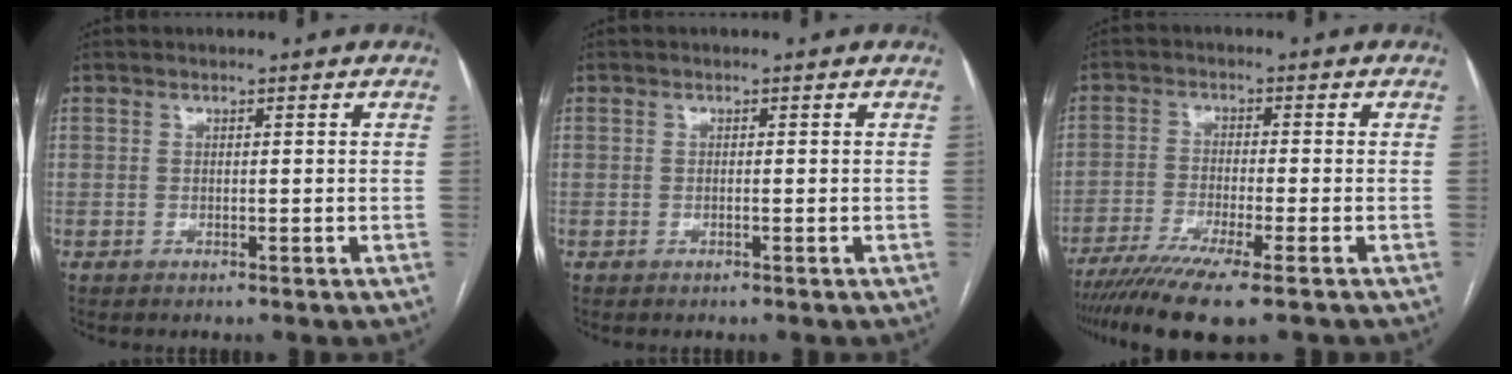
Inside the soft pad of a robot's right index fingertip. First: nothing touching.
{"total": 0.0}
{"total": 11.3, "force": [-8.2, 0.5, 7.7], "torque": [-0.127, -0.022, -0.133]}